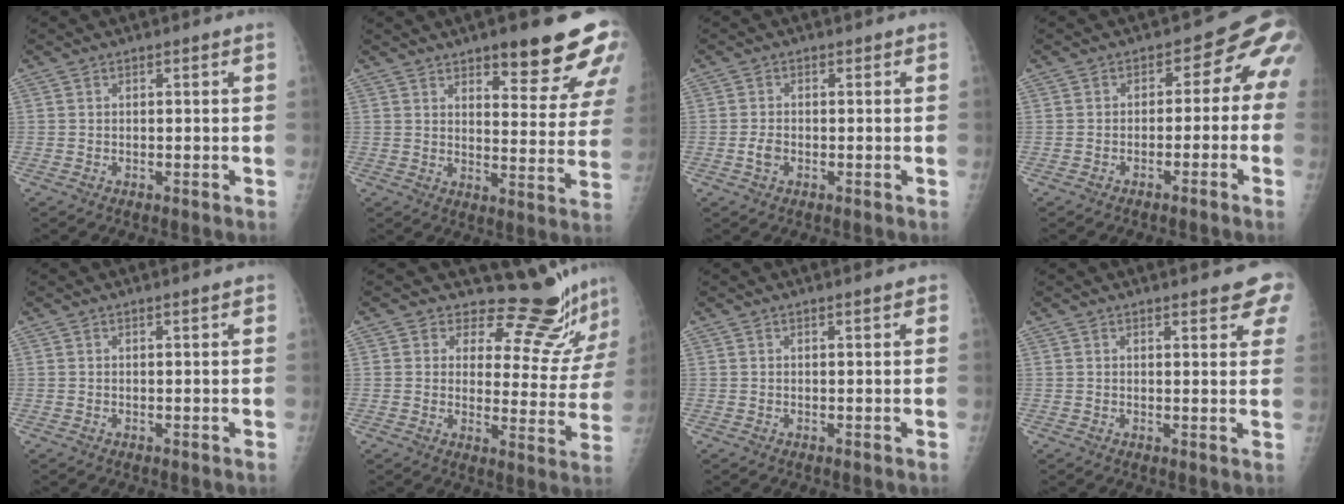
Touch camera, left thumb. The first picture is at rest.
{"total": 15.6, "force": [9.9, 4.6, 11.1], "torque": [-0.104, -0.060, 0.133]}
{"total": 2.2, "force": [-0.6, 1.5, 1.4], "torque": [-0.022, 0.002, -0.013]}
{"total": 7.1, "force": [-2.6, 4.9, 4.4], "torque": [-0.019, 0.043, -0.043]}
{"total": 0.8, "force": [0.5, 0.1, 0.6], "torque": [-0.008, 0.000, 0.006]}
{"total": 13.2, "force": [12.5, 3.3, 2.5], "torque": [0.005, -0.127, 0.147]}
{"total": 1.3, "force": [0.9, 0.3, 0.9], "torque": [-0.012, -0.001, 0.009]}
{"total": 6.5, "force": [4.8, 1.8, 4.0], "torque": [-0.022, -0.017, 0.049]}